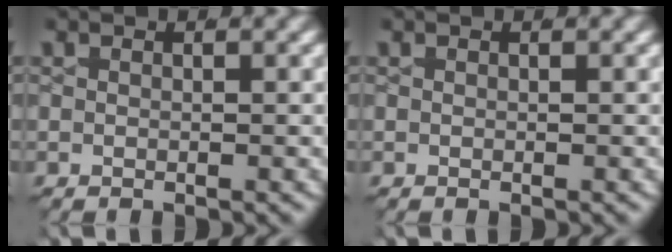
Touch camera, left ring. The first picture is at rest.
{"total": 0.0}